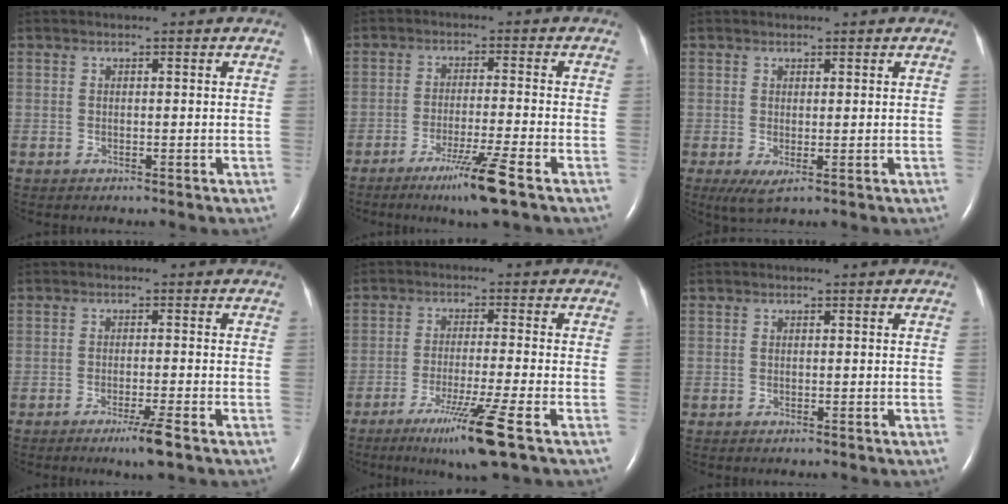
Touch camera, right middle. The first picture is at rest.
{"total": 7.0, "force": [-4.3, -1.1, 5.4], "torque": [-0.100, -0.021, -0.079]}
{"total": 2.5, "force": [-0.2, 0.7, 2.4], "torque": [-0.043, -0.009, 0.004]}
{"total": 3.7, "force": [-2.3, -0.5, 2.8], "torque": [-0.052, -0.012, -0.041]}
{"total": 8.8, "force": [-5.0, -1.4, 7.2], "torque": [-0.131, -0.030, -0.089]}
{"total": 0.0}